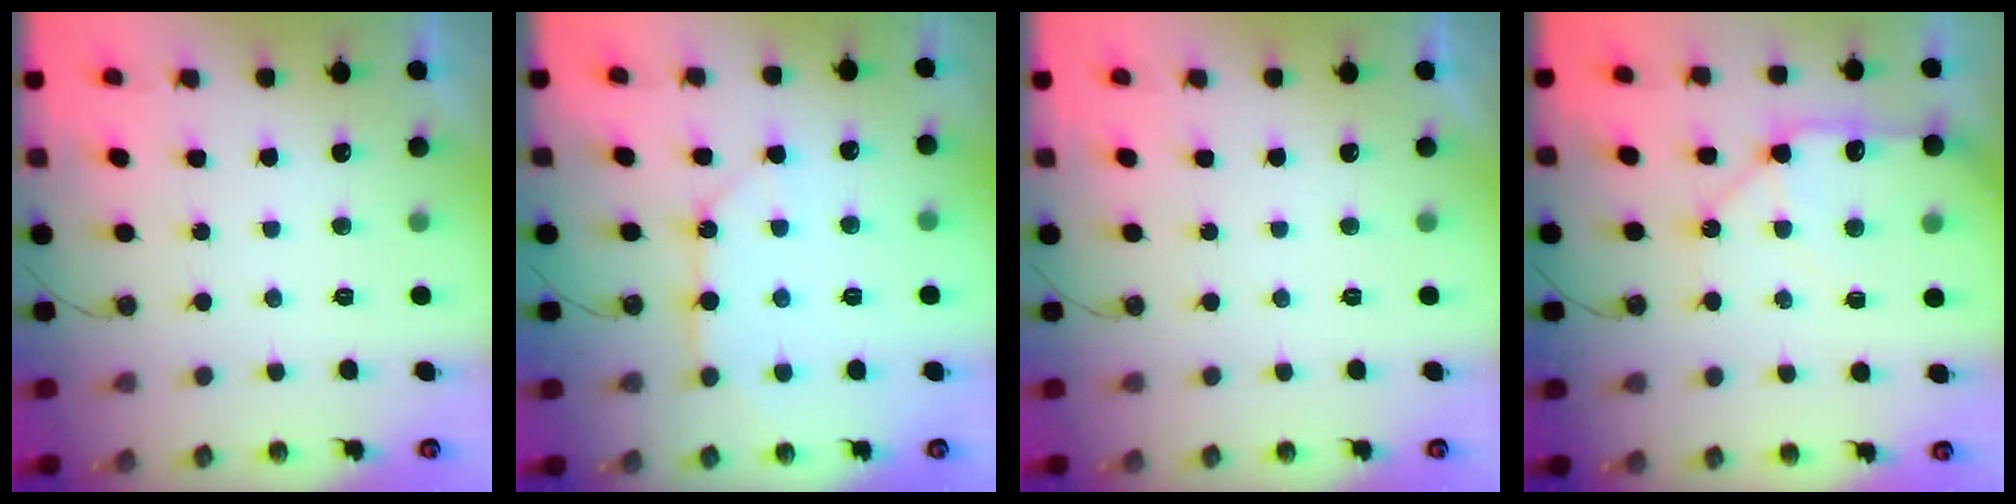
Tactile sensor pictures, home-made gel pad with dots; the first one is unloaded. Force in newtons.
{"total": 10.4, "press": 10.3, "slide": 1.2}
{"total": 0.0}
{"total": 11.1, "press": 11.0, "slide": 1.4}